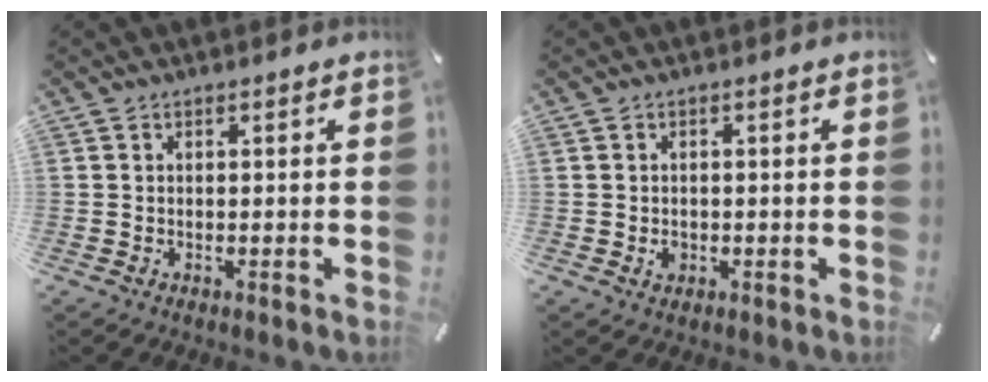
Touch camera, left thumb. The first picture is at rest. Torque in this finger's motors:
{"motor_torque": [0.19, 0.77, 0.08, 0.15, 0.02]}